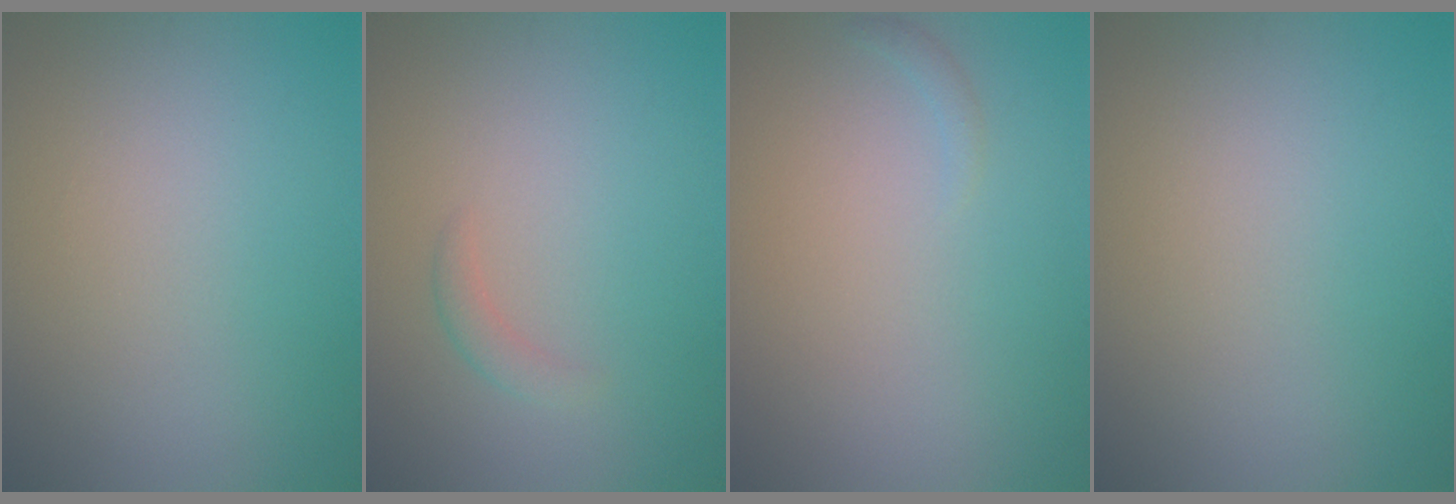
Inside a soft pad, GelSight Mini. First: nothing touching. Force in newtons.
{"total": 1.1, "press": 1.1, "slide": 0.0}
{"total": 0.6, "press": 0.6, "slide": 0.1}
{"total": 0.0}